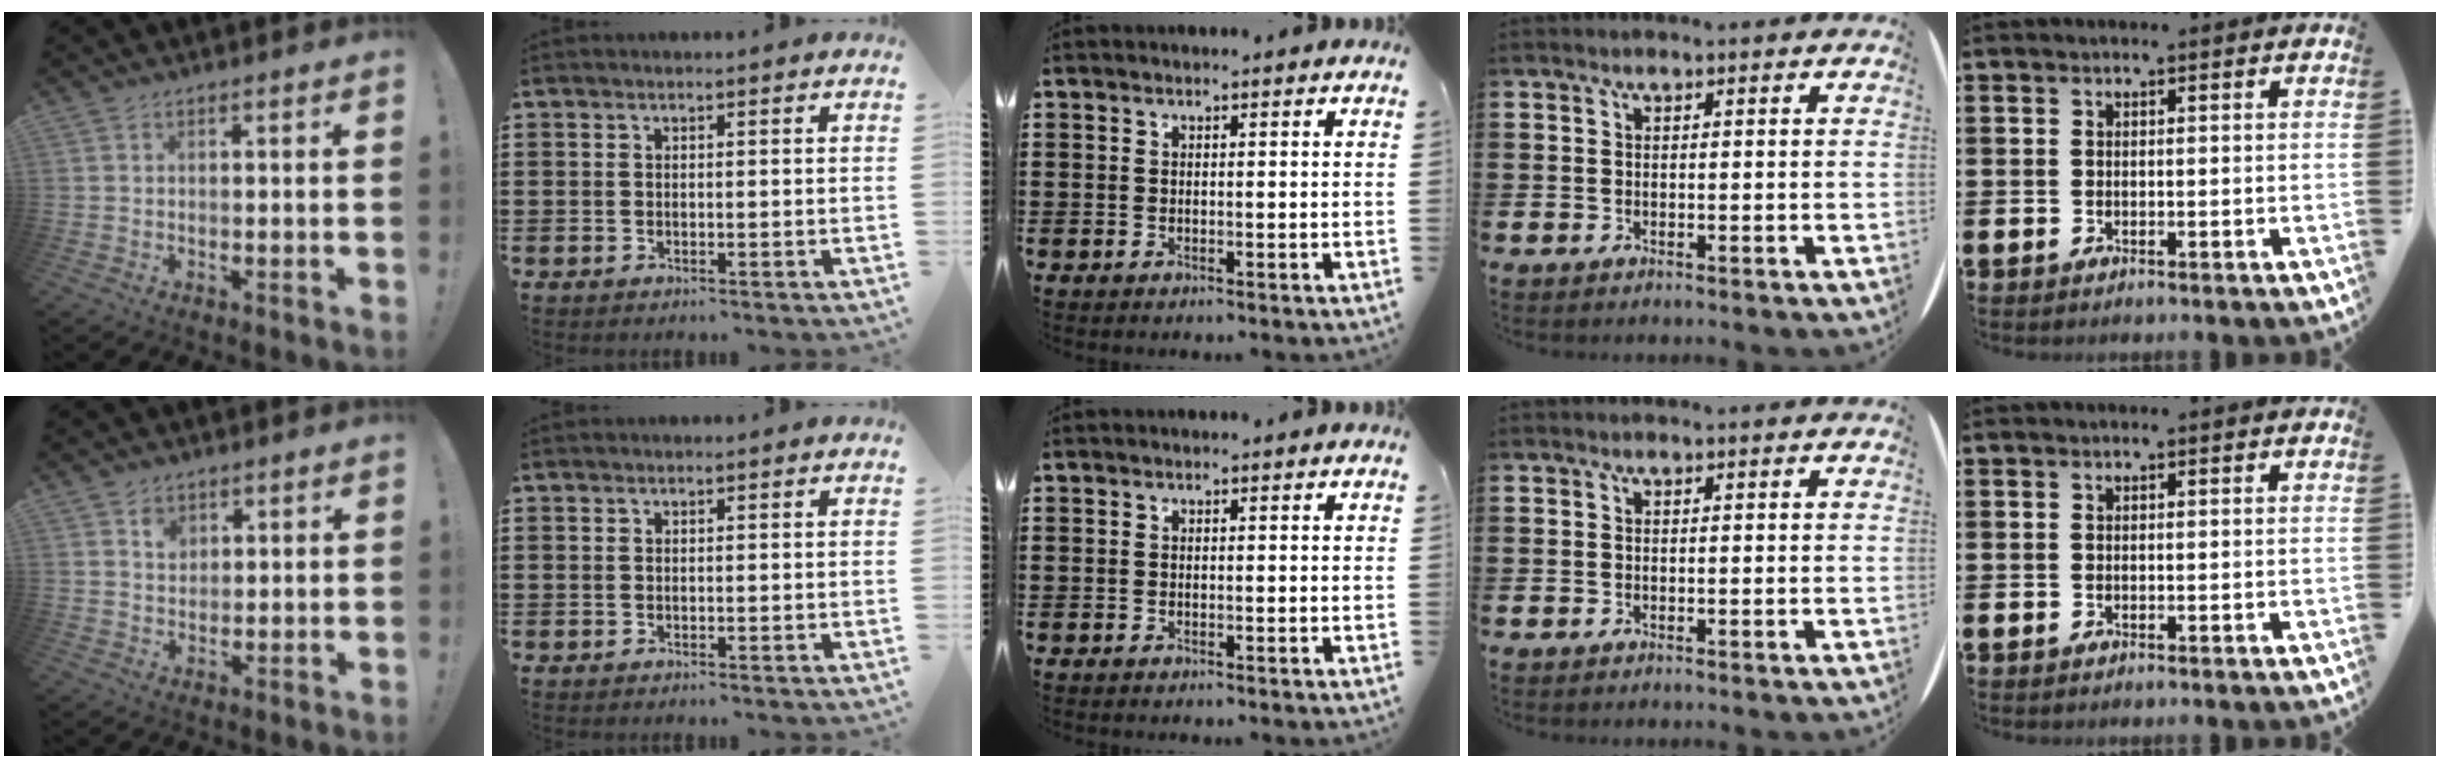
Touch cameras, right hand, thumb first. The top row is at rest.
{"thumb": {"total": 3.4, "force": [2.0, 2.5, 0.9], "torque": [0.005, -0.014, 0.031]}}